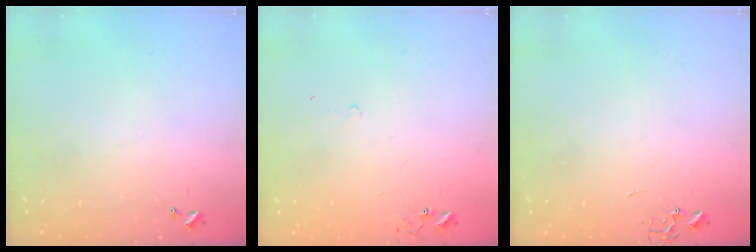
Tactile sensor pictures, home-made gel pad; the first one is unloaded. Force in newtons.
{"total": 7.4, "press": 7.4, "slide": 0.5}
{"total": 0.0}